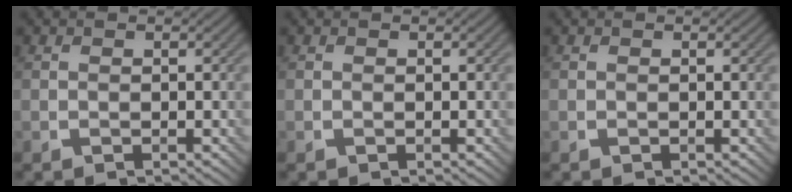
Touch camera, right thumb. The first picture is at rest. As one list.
[{"total": 0.0}, {"total": 0.0}]